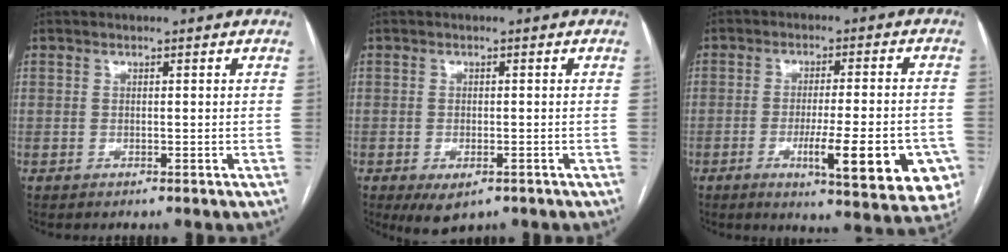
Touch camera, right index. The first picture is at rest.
{"total": 4.2, "force": [-2.3, 2.0, 2.8], "torque": [-0.045, -0.006, -0.026]}
{"total": 16.3, "force": [-5.9, 2.8, 14.9], "torque": [-0.143, -0.006, -0.069]}